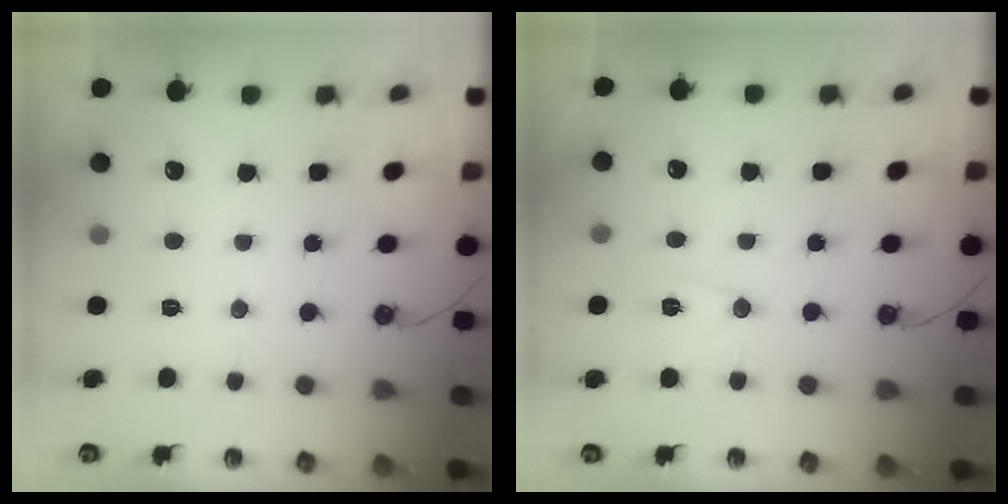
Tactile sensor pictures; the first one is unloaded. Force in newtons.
{"total": 6.1, "press": 5.6, "slide": 2.5}